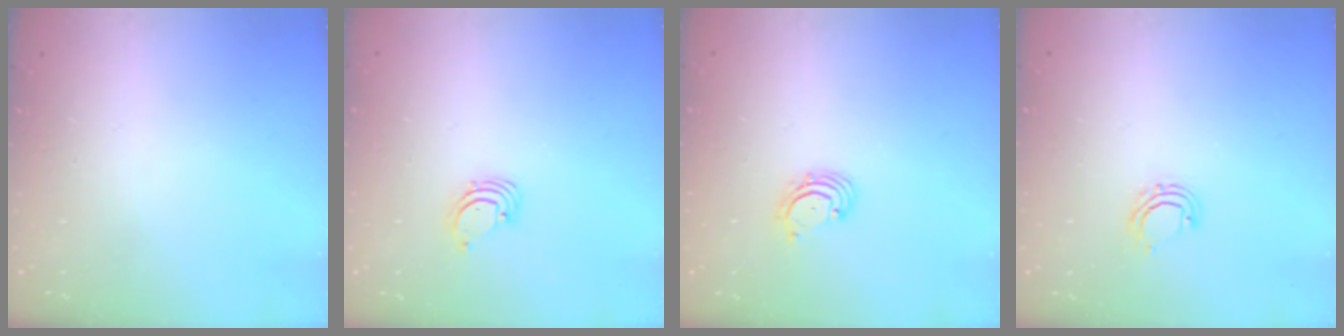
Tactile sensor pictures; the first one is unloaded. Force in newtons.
{"total": 1.6, "press": 1.6, "slide": 0.1}
{"total": 1.8, "press": 1.7, "slide": 0.6}
{"total": 5.0, "press": 4.9, "slide": 1.0}